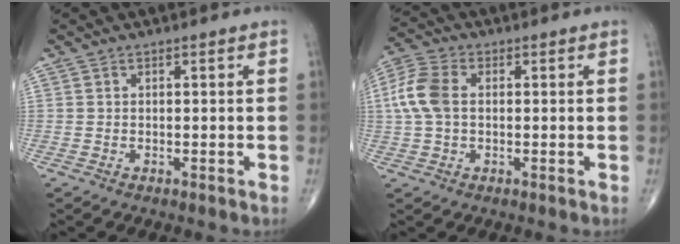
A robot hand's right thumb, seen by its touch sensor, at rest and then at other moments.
{"total": 8.0, "force": [0.7, 5.1, 6.1], "torque": [-0.150, 0.019, 0.010]}